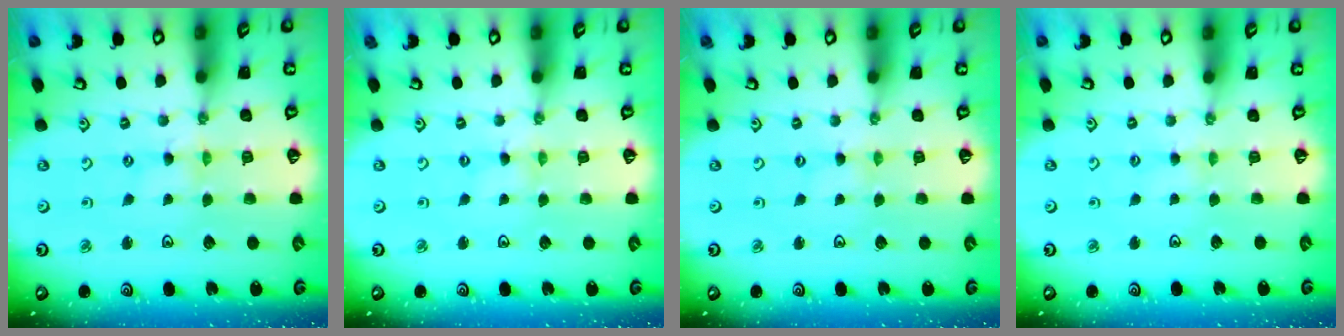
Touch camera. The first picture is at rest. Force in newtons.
{"total": 0.0}
{"total": 0.0}
{"total": 2.1, "press": 2.0, "slide": 0.3}